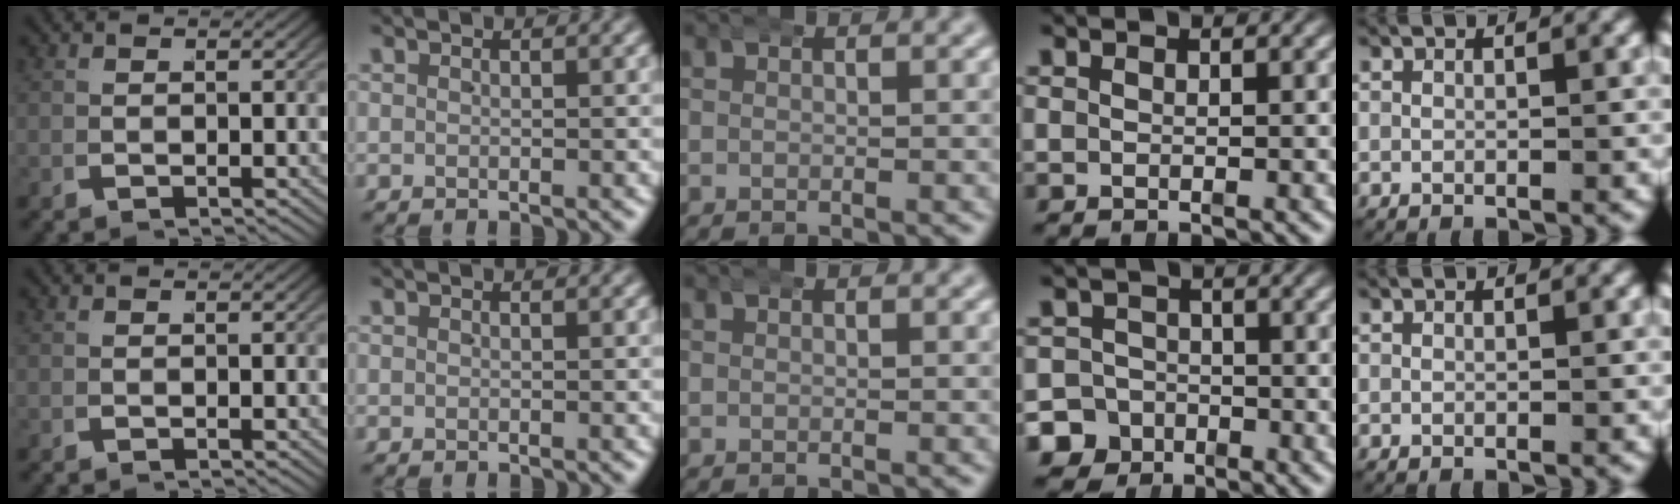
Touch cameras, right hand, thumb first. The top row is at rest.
{"ring": {"total": 8.8, "force": [-4.6, 7.3, 1.7], "torque": [-0.034, -0.037, -0.078]}}